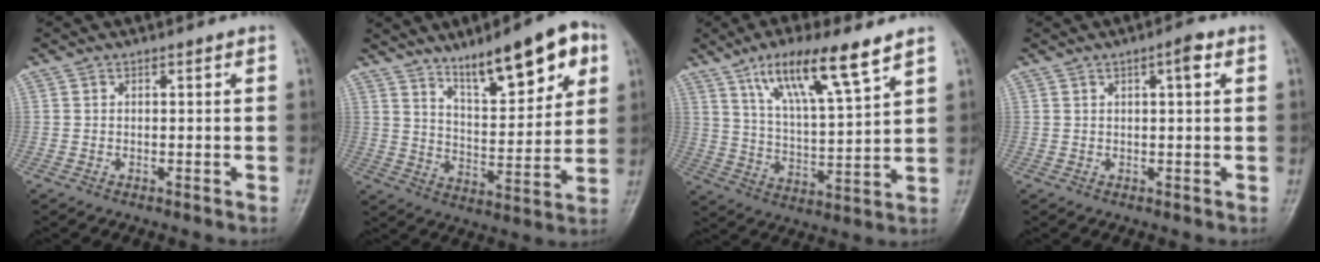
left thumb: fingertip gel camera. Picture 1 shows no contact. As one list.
[{"total": 16.5, "force": [9.5, 5.3, 12.4], "torque": [-0.152, -0.040, 0.153]}, {"total": 14.3, "force": [8.8, 2.7, 10.9], "torque": [-0.187, -0.036, 0.165]}, {"total": 3.1, "force": [1.2, 0.7, 2.7], "torque": [-0.039, 0.003, 0.015]}]